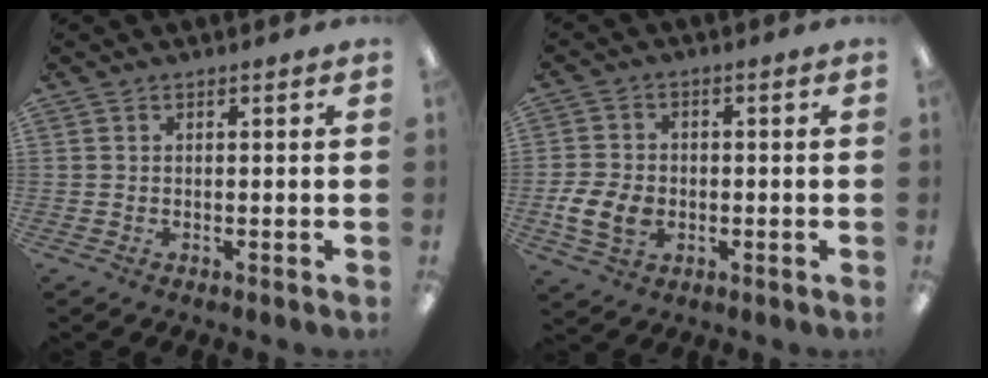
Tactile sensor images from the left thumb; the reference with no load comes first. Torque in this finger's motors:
{"motor_torque": [-0.53, 0.62, 0.10, -0.09, 0.02]}